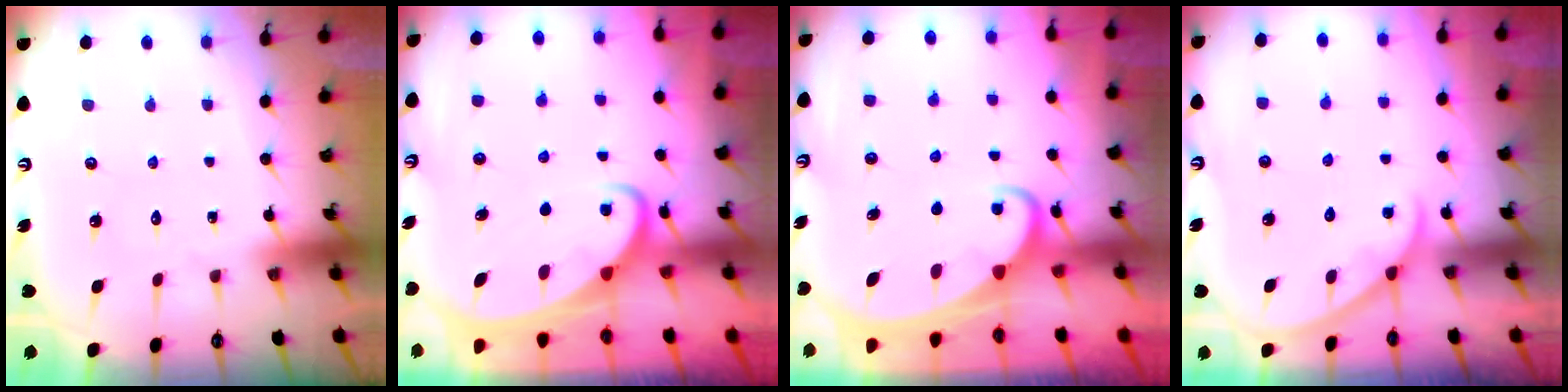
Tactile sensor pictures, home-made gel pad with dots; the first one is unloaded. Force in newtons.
{"total": 2.8, "press": 2.7, "slide": 0.3}
{"total": 2.3, "press": 2.3, "slide": 0.3}
{"total": 2.9, "press": 2.9, "slide": 0.4}